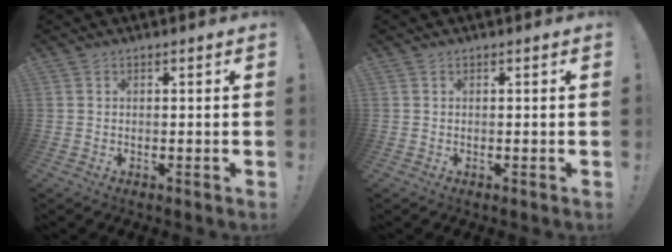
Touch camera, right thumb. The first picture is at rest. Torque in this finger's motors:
{"motor_torque": [-0.04, 0.02, -0.03, 0.02, 0.00]}